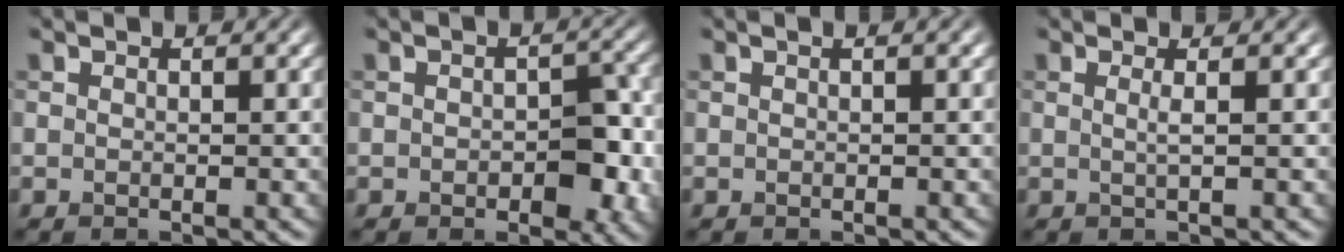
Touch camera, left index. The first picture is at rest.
{"total": 4.7, "force": [-0.8, 2.9, 3.6], "torque": [-0.038, -0.005, -0.012]}
{"total": 0.8, "force": [0.3, 0.2, 0.7], "torque": [-0.010, 0.010, 0.002]}
{"total": 1.3, "force": [0.2, 0.4, 1.3], "torque": [-0.018, 0.002, -0.004]}